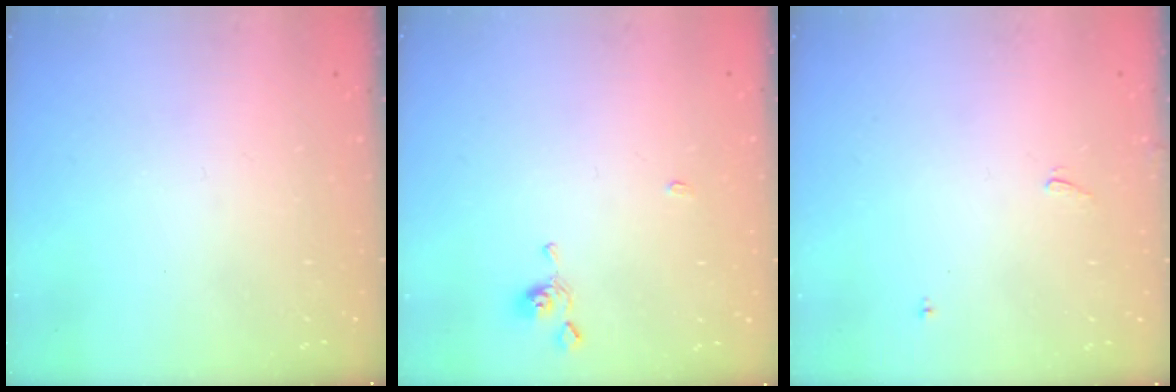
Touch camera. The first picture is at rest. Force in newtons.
{"total": 1.3, "press": 1.2, "slide": 0.4}
{"total": 1.7, "press": 1.7, "slide": 0.3}